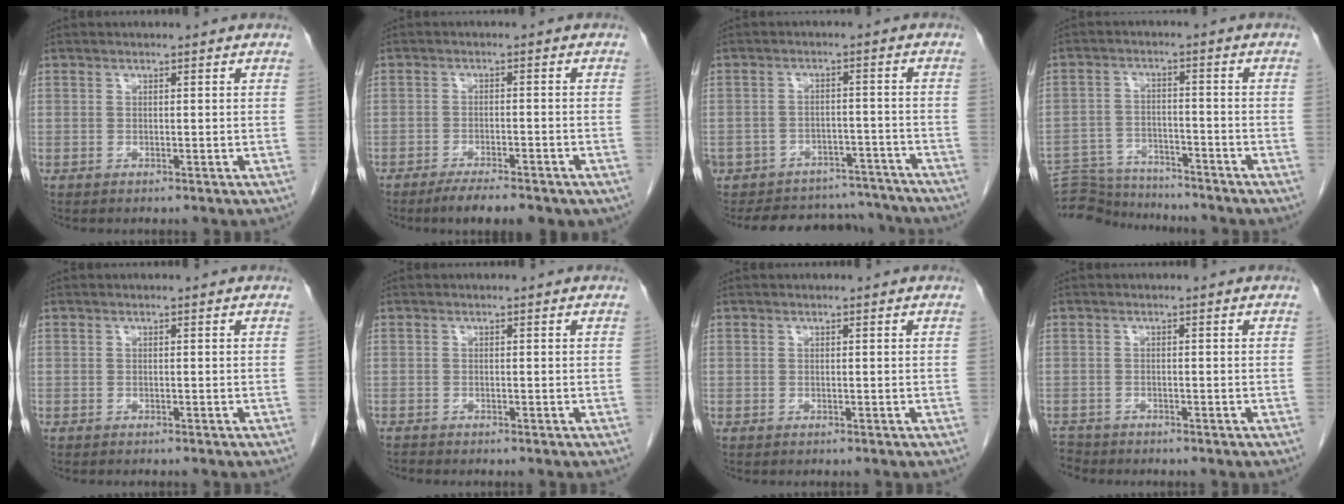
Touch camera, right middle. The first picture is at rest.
{"total": 7.2, "force": [-5.4, 1.8, 4.4], "torque": [-0.059, -0.010, -0.073]}
{"total": 14.6, "force": [-13.5, 5.2, 2.1], "torque": [-0.026, 0.030, -0.162]}
{"total": 11.3, "force": [-11.1, 1.8, 1.4], "torque": [-0.024, 0.011, -0.176]}
{"total": 1.1, "force": [-1.0, 0.1, 0.4], "torque": [-0.008, -0.002, -0.012]}
{"total": 0.5, "force": [-0.5, -0.1, -0.1], "torque": [-0.006, -0.005, -0.013]}
{"total": 0.0}
{"total": 2.4, "force": [-2.3, 0.6, -0.3], "torque": [0.001, -0.009, -0.043]}